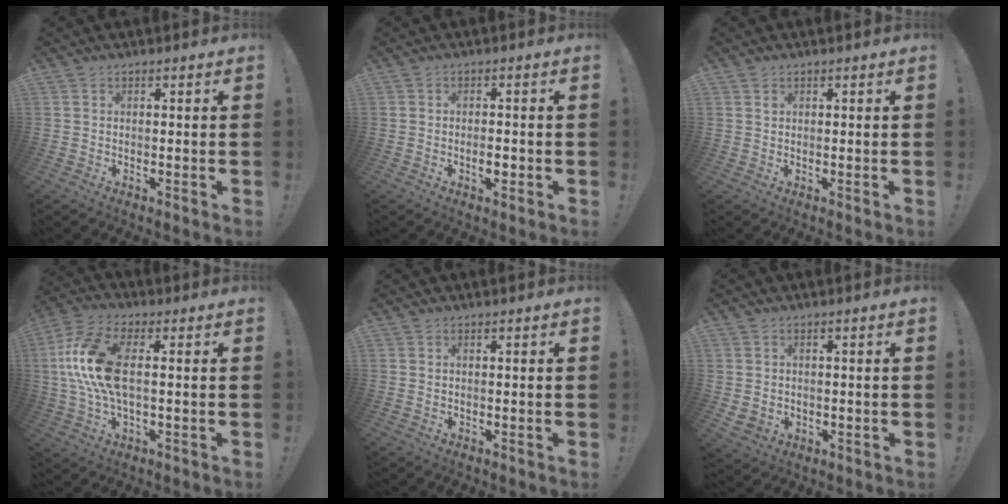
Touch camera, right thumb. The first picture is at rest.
{"total": 2.7, "force": [-1.0, 1.1, 2.3], "torque": [-0.028, 0.002, -0.019]}
{"total": 0.7, "force": [0.4, 0.5, 0.1], "torque": [0.001, 0.000, 0.007]}
{"total": 16.2, "force": [1.6, 7.9, 14.1], "torque": [-0.277, -0.002, 0.031]}
{"total": 0.5, "force": [0.5, 0.1, 0.1], "torque": [0.004, -0.004, 0.009]}
{"total": 3.1, "force": [1.4, 2.6, 1.0], "torque": [-0.008, -0.011, 0.026]}